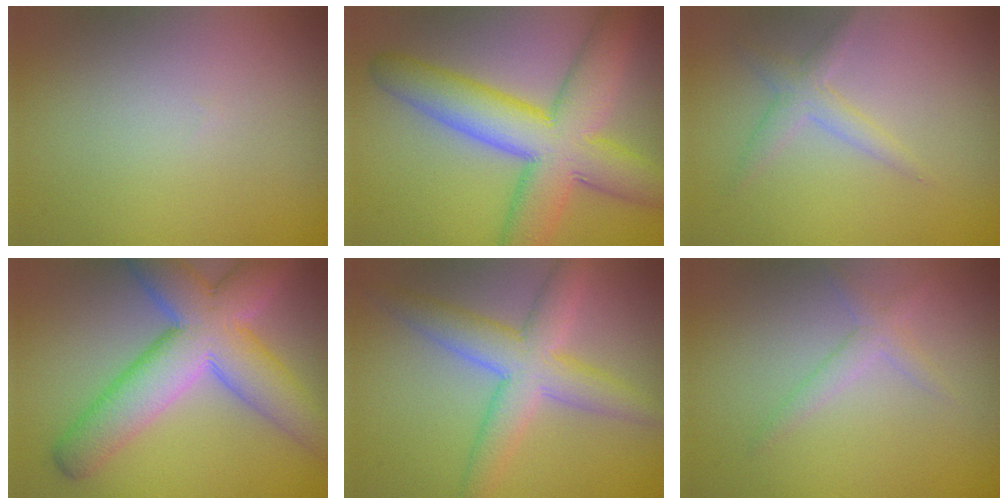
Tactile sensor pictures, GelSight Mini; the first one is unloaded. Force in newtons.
{"total": 10.1, "press": 10.1, "slide": 0.2}
{"total": 2.0, "press": 2.0, "slide": 0.0}
{"total": 10.1, "press": 10.1, "slide": 0.3}
{"total": 5.8, "press": 5.8, "slide": 0.1}
{"total": 1.6, "press": 1.6, "slide": 0.1}